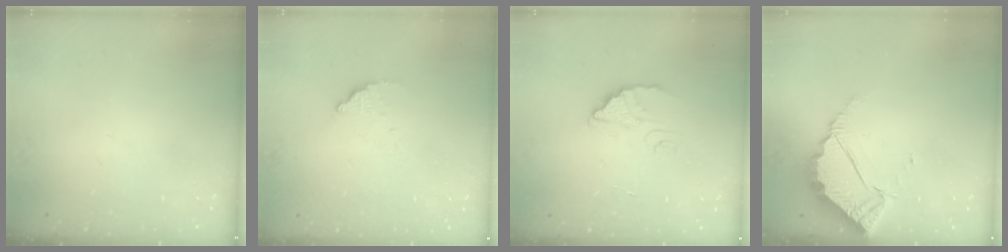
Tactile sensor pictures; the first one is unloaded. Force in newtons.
{"total": 2.8, "press": 2.8, "slide": 0.1}
{"total": 2.6, "press": 2.6, "slide": 0.1}
{"total": 4.2, "press": 4.2, "slide": 0.3}